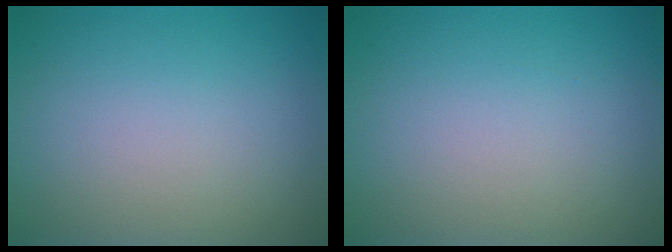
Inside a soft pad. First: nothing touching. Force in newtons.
{"total": 0.0}